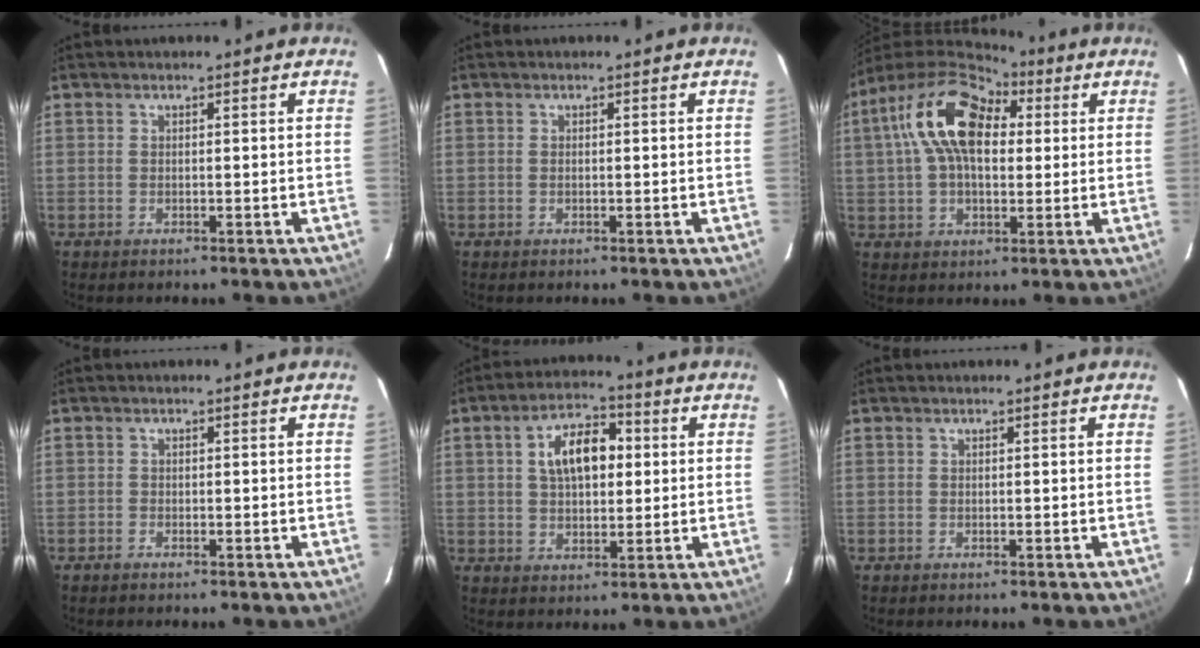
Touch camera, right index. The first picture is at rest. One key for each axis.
{"total": 0.0}
{"total": 17.1, "fx": 4.6, "fy": 9.8, "fz": 13.3, "tx": -0.248, "ty": 0.032, "tz": 0.070}
{"total": 0.6, "fx": -0.6, "fy": 0.2, "fz": 0.0, "tx": -0.004, "ty": 0.000, "tz": -0.014}
{"total": 9.6, "fx": 2.0, "fy": 5.3, "fz": 7.8, "tx": -0.132, "ty": 0.026, "tz": 0.035}
{"total": 0.0}